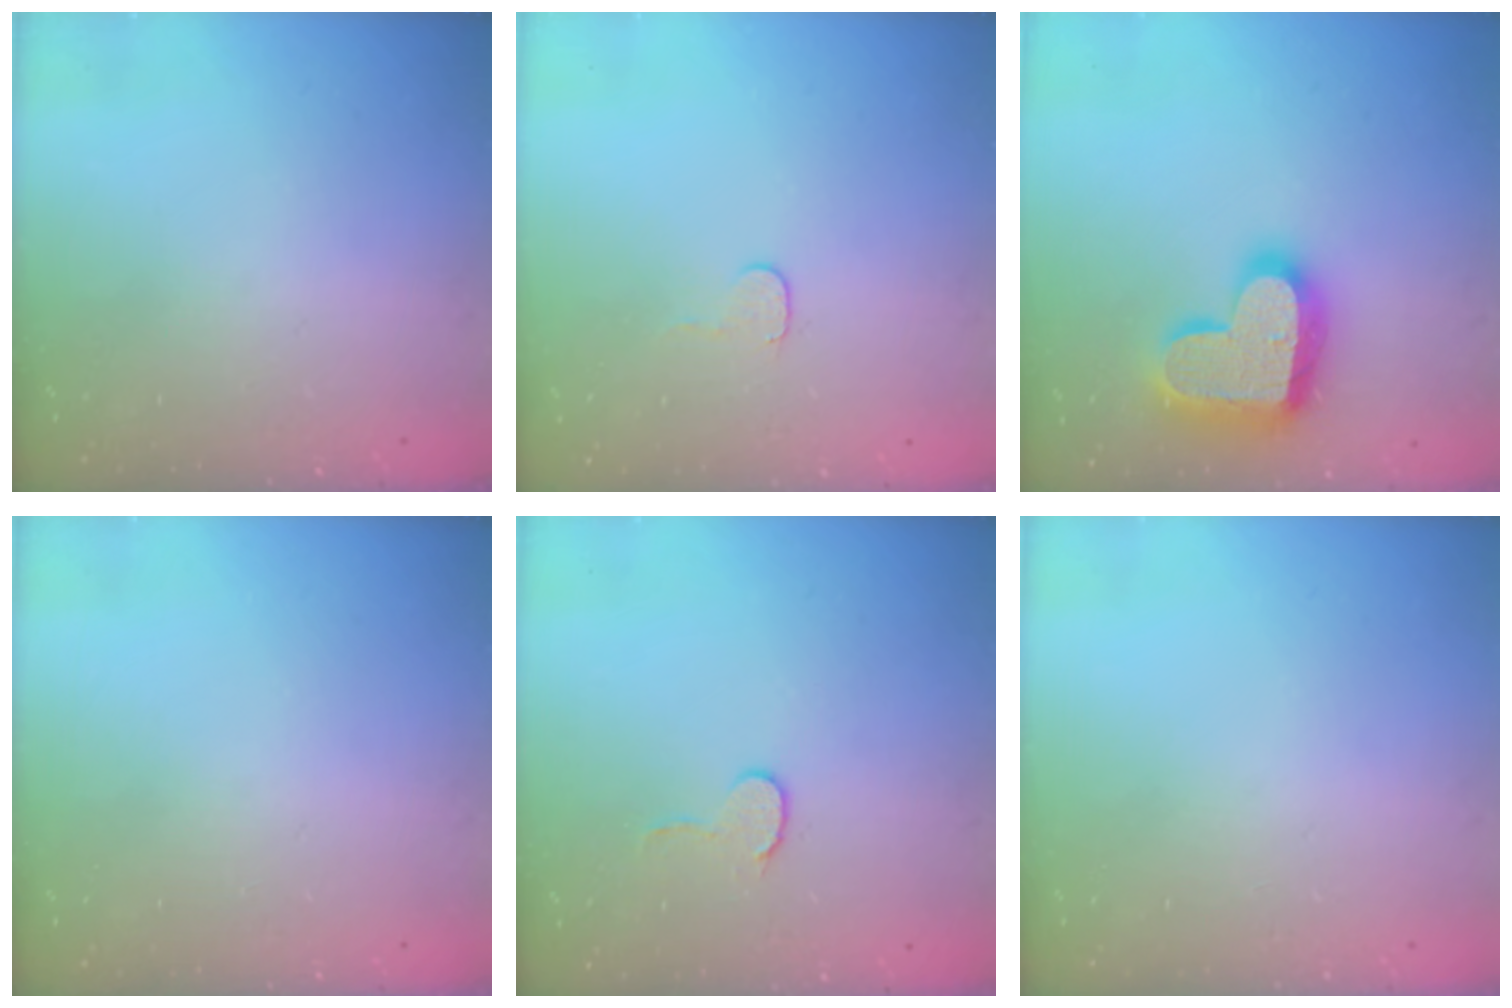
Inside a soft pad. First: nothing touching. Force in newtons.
{"total": 4.0, "press": 4.0, "slide": 0.4}
{"total": 21.4, "press": 21.4, "slide": 1.3}
{"total": 0.0}
{"total": 5.9, "press": 5.9, "slide": 0.5}
{"total": 0.0}